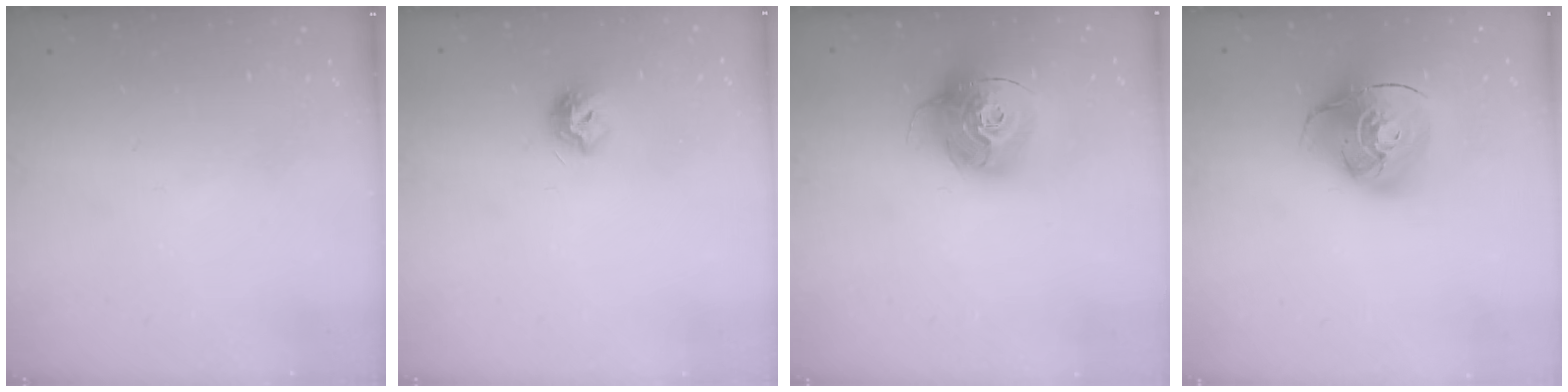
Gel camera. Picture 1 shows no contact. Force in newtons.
{"total": 7.1, "press": 7.1, "slide": 0.2}
{"total": 16.1, "press": 16.0, "slide": 1.5}
{"total": 15.2, "press": 15.1, "slide": 1.9}